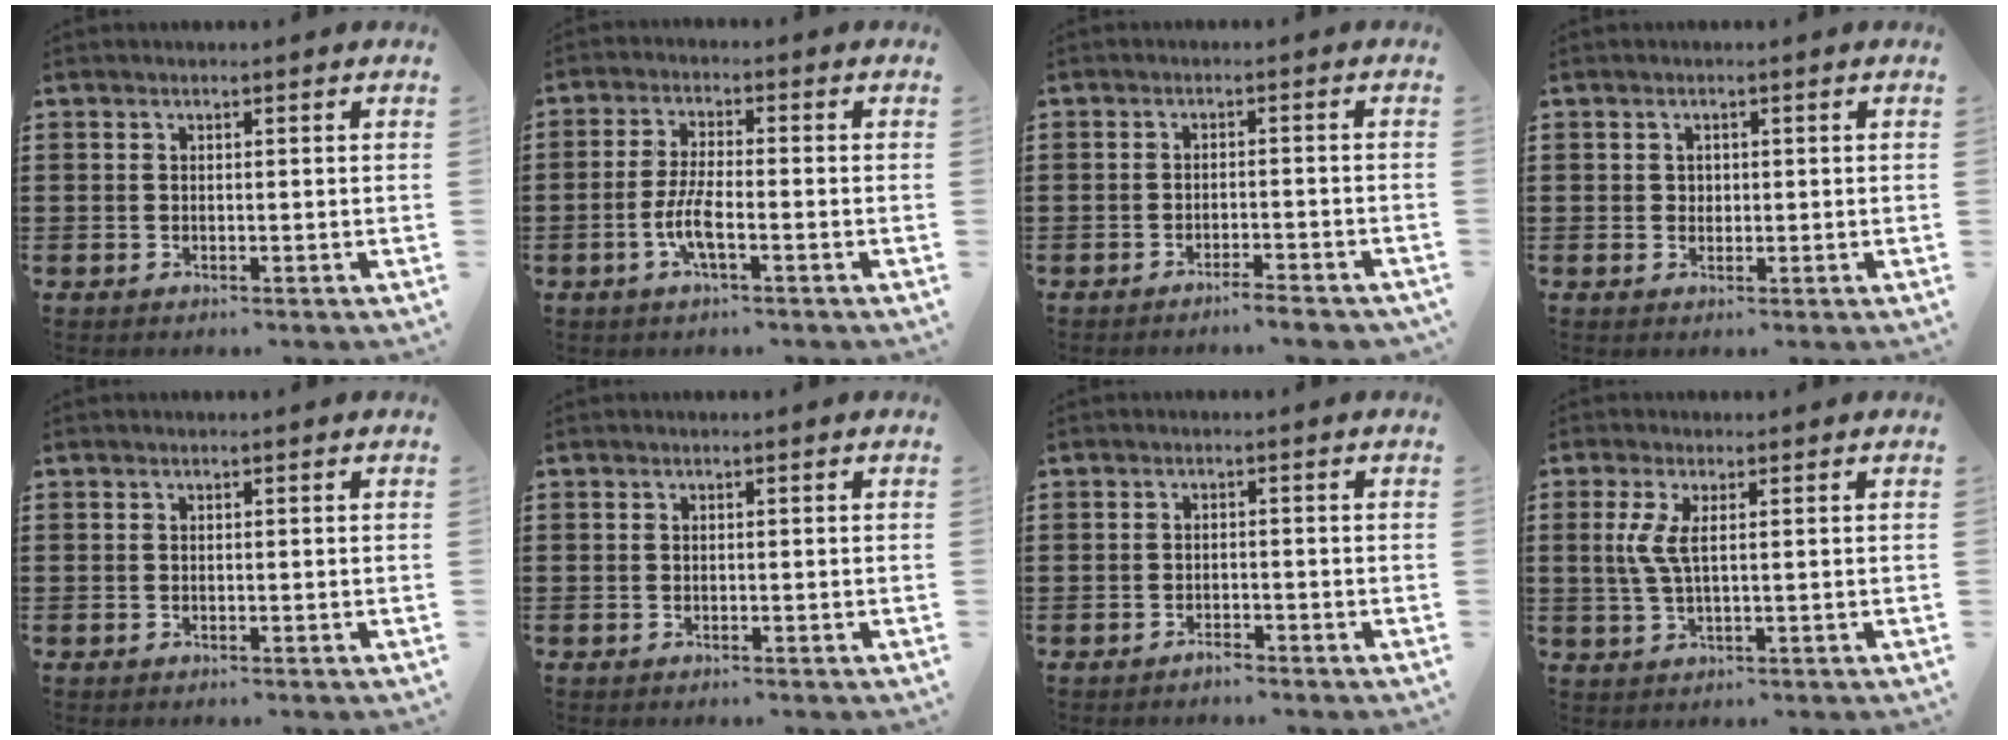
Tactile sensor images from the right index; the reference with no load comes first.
{"total": 4.8, "force": [-1.9, 1.0, 4.3], "torque": [-0.099, -0.006, -0.043]}
{"total": 2.7, "force": [-2.4, -0.1, 1.2], "torque": [-0.019, -0.001, -0.047]}
{"total": 1.0, "force": [0.3, 0.9, 0.3], "torque": [-0.008, 0.004, 0.007]}
{"total": 0.0}
{"total": 0.0}
{"total": 1.2, "force": [-1.2, 0.1, 0.2], "torque": [-0.008, 0.000, -0.025]}
{"total": 3.9, "force": [0.8, 0.8, 3.7], "torque": [-0.090, -0.006, 0.009]}